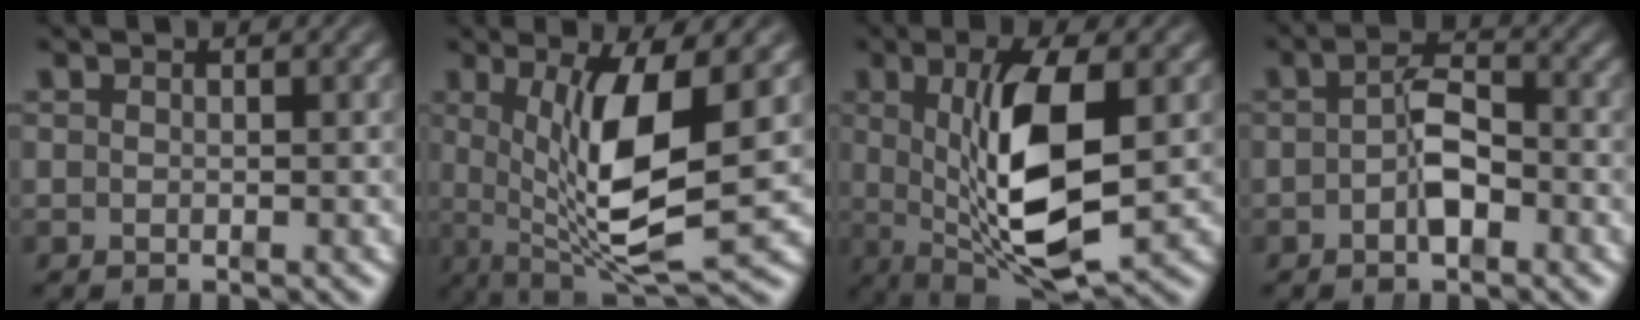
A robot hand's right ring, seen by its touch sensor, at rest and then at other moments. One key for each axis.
{"total": 9.3, "fx": 0.7, "fy": 3.5, "fz": 8.6, "tx": -0.154, "ty": -0.031, "tz": 0.032}
{"total": 10.7, "fx": 0.3, "fy": 4.7, "fz": 9.6, "tx": -0.168, "ty": -0.030, "tz": 0.029}
{"total": 3.4, "fx": -0.8, "fy": 1.8, "fz": 2.7, "tx": -0.035, "ty": -0.005, "tz": -0.017}